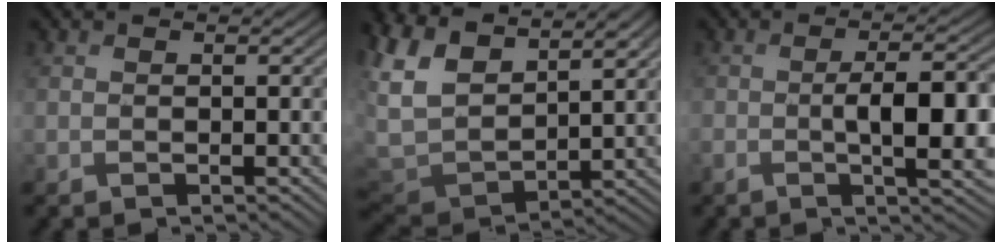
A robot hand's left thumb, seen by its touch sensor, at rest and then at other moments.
{"total": 11.4, "force": [5.1, 6.6, 7.8], "torque": [-0.230, 0.016, 0.089]}
{"total": 8.5, "force": [-1.3, 2.6, 7.9], "torque": [-0.129, -0.008, -0.016]}